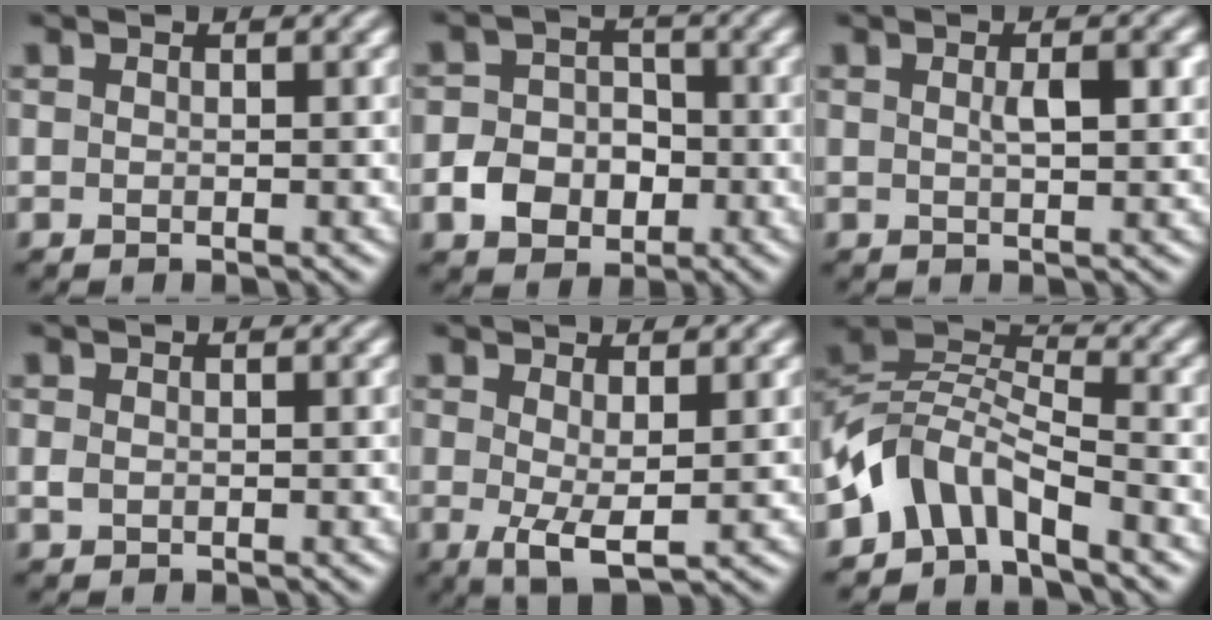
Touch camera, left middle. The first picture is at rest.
{"total": 4.6, "force": [-1.6, 3.7, 2.2], "torque": [-0.039, 0.001, -0.034]}
{"total": 2.4, "force": [0.5, 0.5, 2.3], "torque": [-0.036, 0.002, 0.009]}
{"total": 0.7, "force": [0.0, 0.5, 0.4], "torque": [-0.008, -0.002, -0.001]}
{"total": 3.2, "force": [0.1, 0.9, 3.1], "torque": [-0.060, -0.009, 0.003]}
{"total": 4.7, "force": [-3.2, 2.5, 2.4], "torque": [-0.034, 0.008, -0.074]}